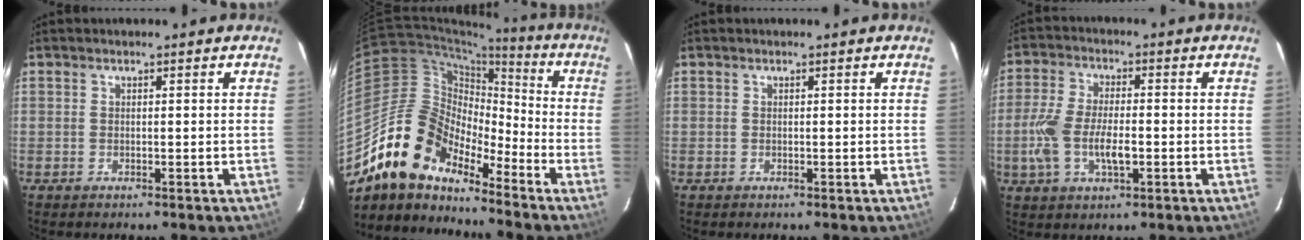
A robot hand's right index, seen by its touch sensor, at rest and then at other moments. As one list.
[{"total": 15.4, "force": [-12.6, 6.4, 6.3], "torque": [-0.114, 0.015, -0.245]}, {"total": 0.0}, {"total": 9.9, "force": [-2.3, 4.3, 8.6], "torque": [-0.187, -0.001, -0.044]}]